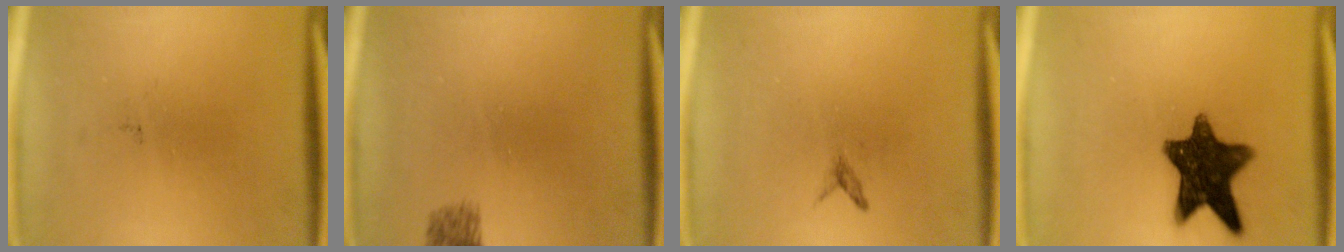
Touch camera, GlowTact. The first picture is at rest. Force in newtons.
{"total": 1.9}
{"total": 0.7}
{"total": 12.4}